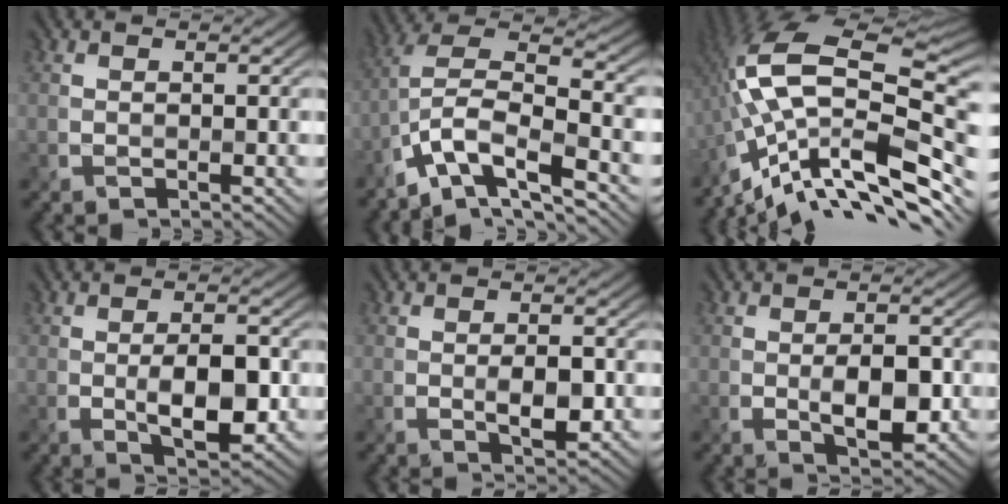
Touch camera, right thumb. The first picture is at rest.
{"total": 10.7, "force": [-5.8, 3.7, 8.2], "torque": [-0.157, 0.002, -0.107]}
{"total": 16.5, "force": [-6.0, 7.0, 13.7], "torque": [-0.281, 0.012, -0.108]}
{"total": 5.6, "force": [-0.8, 2.4, 5.0], "torque": [-0.087, -0.009, -0.004]}
{"total": 2.8, "force": [-0.3, 1.1, 2.6], "torque": [-0.047, -0.005, 0.000]}
{"total": 4.5, "force": [-0.6, 2.2, 3.9], "torque": [-0.068, -0.008, -0.003]}